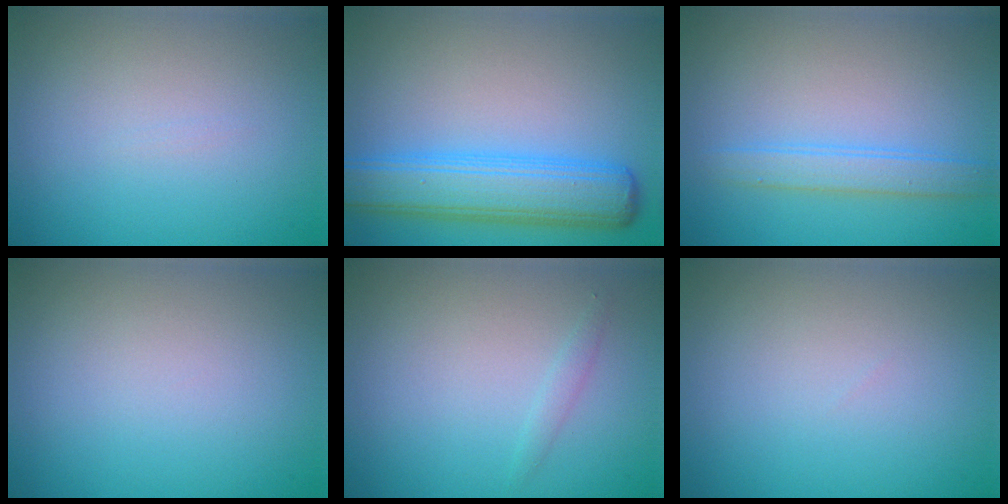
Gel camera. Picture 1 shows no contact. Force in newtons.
{"total": 6.5, "press": 6.5, "slide": 0.1}
{"total": 2.2, "press": 2.2, "slide": 0.1}
{"total": 0.0}
{"total": 0.8, "press": 0.8, "slide": 0.1}
{"total": 0.0}